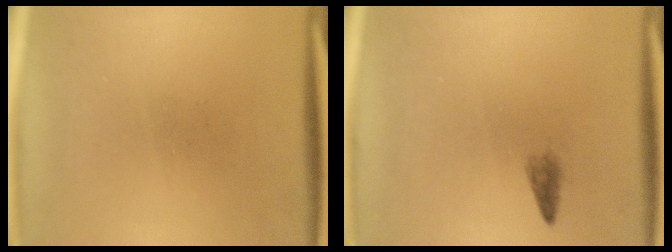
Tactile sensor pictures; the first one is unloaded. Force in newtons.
{"total": 1.1}